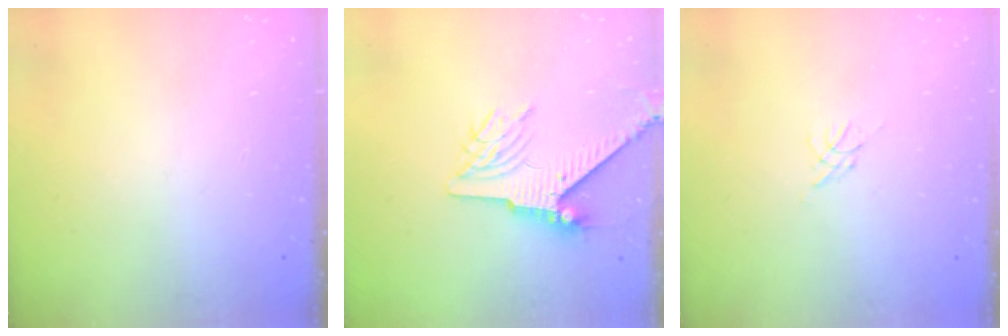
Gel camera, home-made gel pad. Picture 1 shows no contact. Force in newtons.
{"total": 7.3, "press": 7.2, "slide": 1.1}
{"total": 0.0}